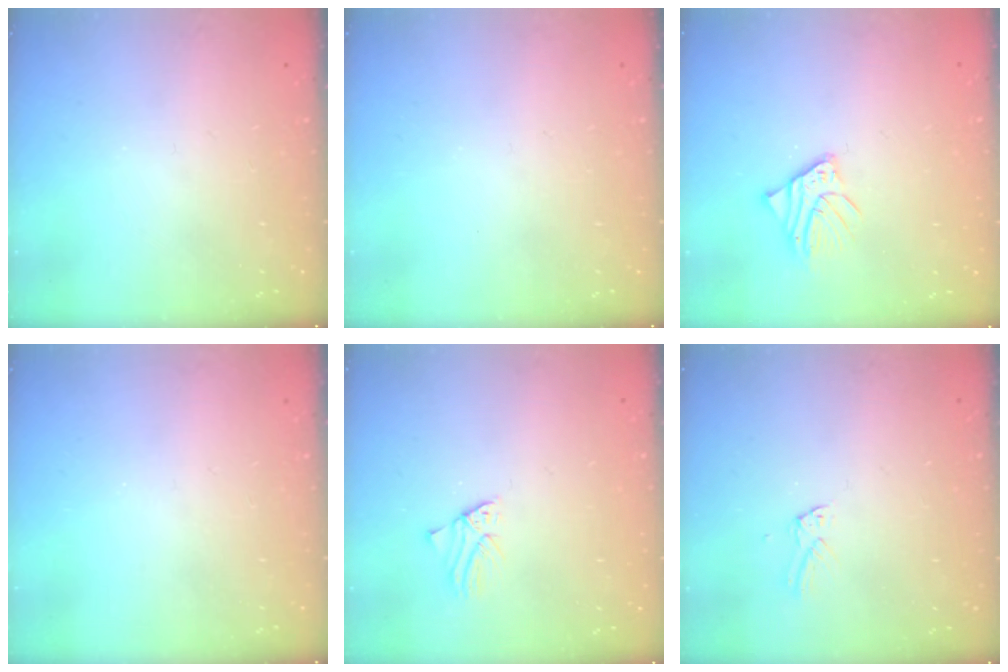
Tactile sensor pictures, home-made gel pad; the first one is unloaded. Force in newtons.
{"total": 0.0}
{"total": 4.2, "press": 4.1, "slide": 0.5}
{"total": 0.0}
{"total": 1.1, "press": 1.1, "slide": 0.2}
{"total": 1.5, "press": 1.5, "slide": 0.1}